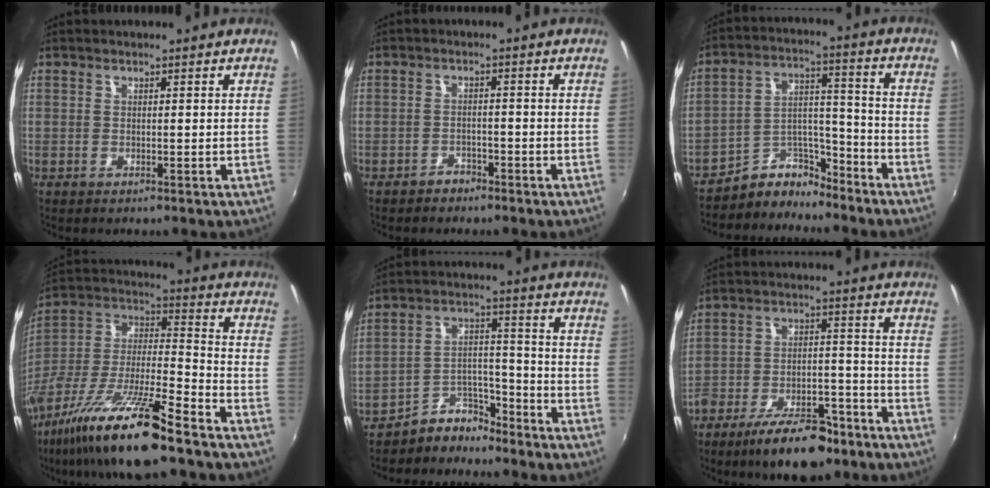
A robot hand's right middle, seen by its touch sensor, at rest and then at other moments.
{"total": 2.6, "force": [-2.2, 1.3, 0.2], "torque": [-0.013, 0.004, -0.036]}
{"total": 8.4, "force": [-7.5, 3.5, 1.1], "torque": [-0.019, 0.046, -0.135]}
{"total": 22.4, "force": [-15.6, 3.0, 15.8], "torque": [-0.294, -0.031, -0.283]}
{"total": 7.2, "force": [-6.6, 2.8, 0.7], "torque": [-0.012, 0.032, -0.121]}
{"total": 14.5, "force": [-10.8, 5.4, 8.0], "torque": [-0.149, 0.001, -0.164]}